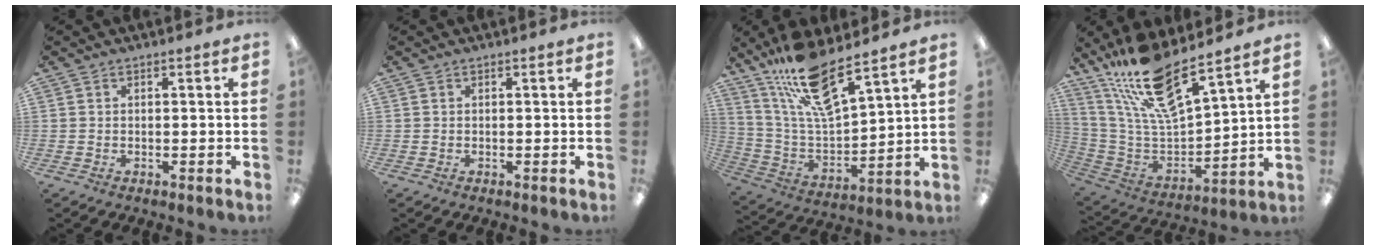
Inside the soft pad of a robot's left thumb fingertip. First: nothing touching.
{"total": 0.0}
{"total": 16.2, "force": [12.7, 3.7, 9.3], "torque": [-0.193, -0.073, 0.221]}
{"total": 18.7, "force": [14.4, 4.4, 11.2], "torque": [-0.222, -0.095, 0.251]}